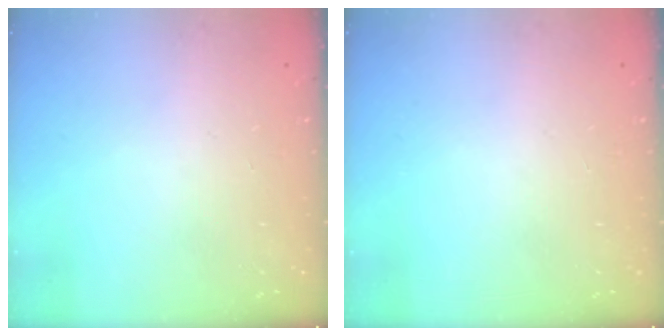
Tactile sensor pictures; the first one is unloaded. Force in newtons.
{"total": 0.0}